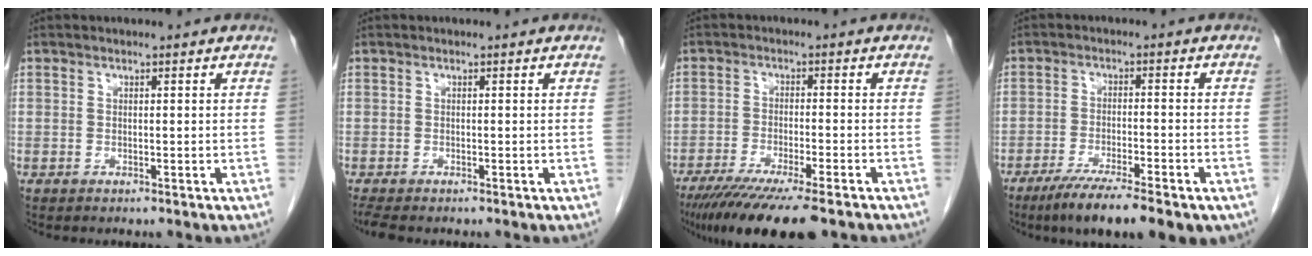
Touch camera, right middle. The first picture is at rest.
{"total": 2.2, "force": [-1.9, 0.4, 1.1], "torque": [-0.024, -0.008, -0.031]}
{"total": 14.6, "force": [-11.3, 1.6, 9.0], "torque": [-0.136, -0.036, -0.178]}
{"total": 12.6, "force": [-9.0, 2.2, 8.6], "torque": [-0.121, -0.021, -0.139]}